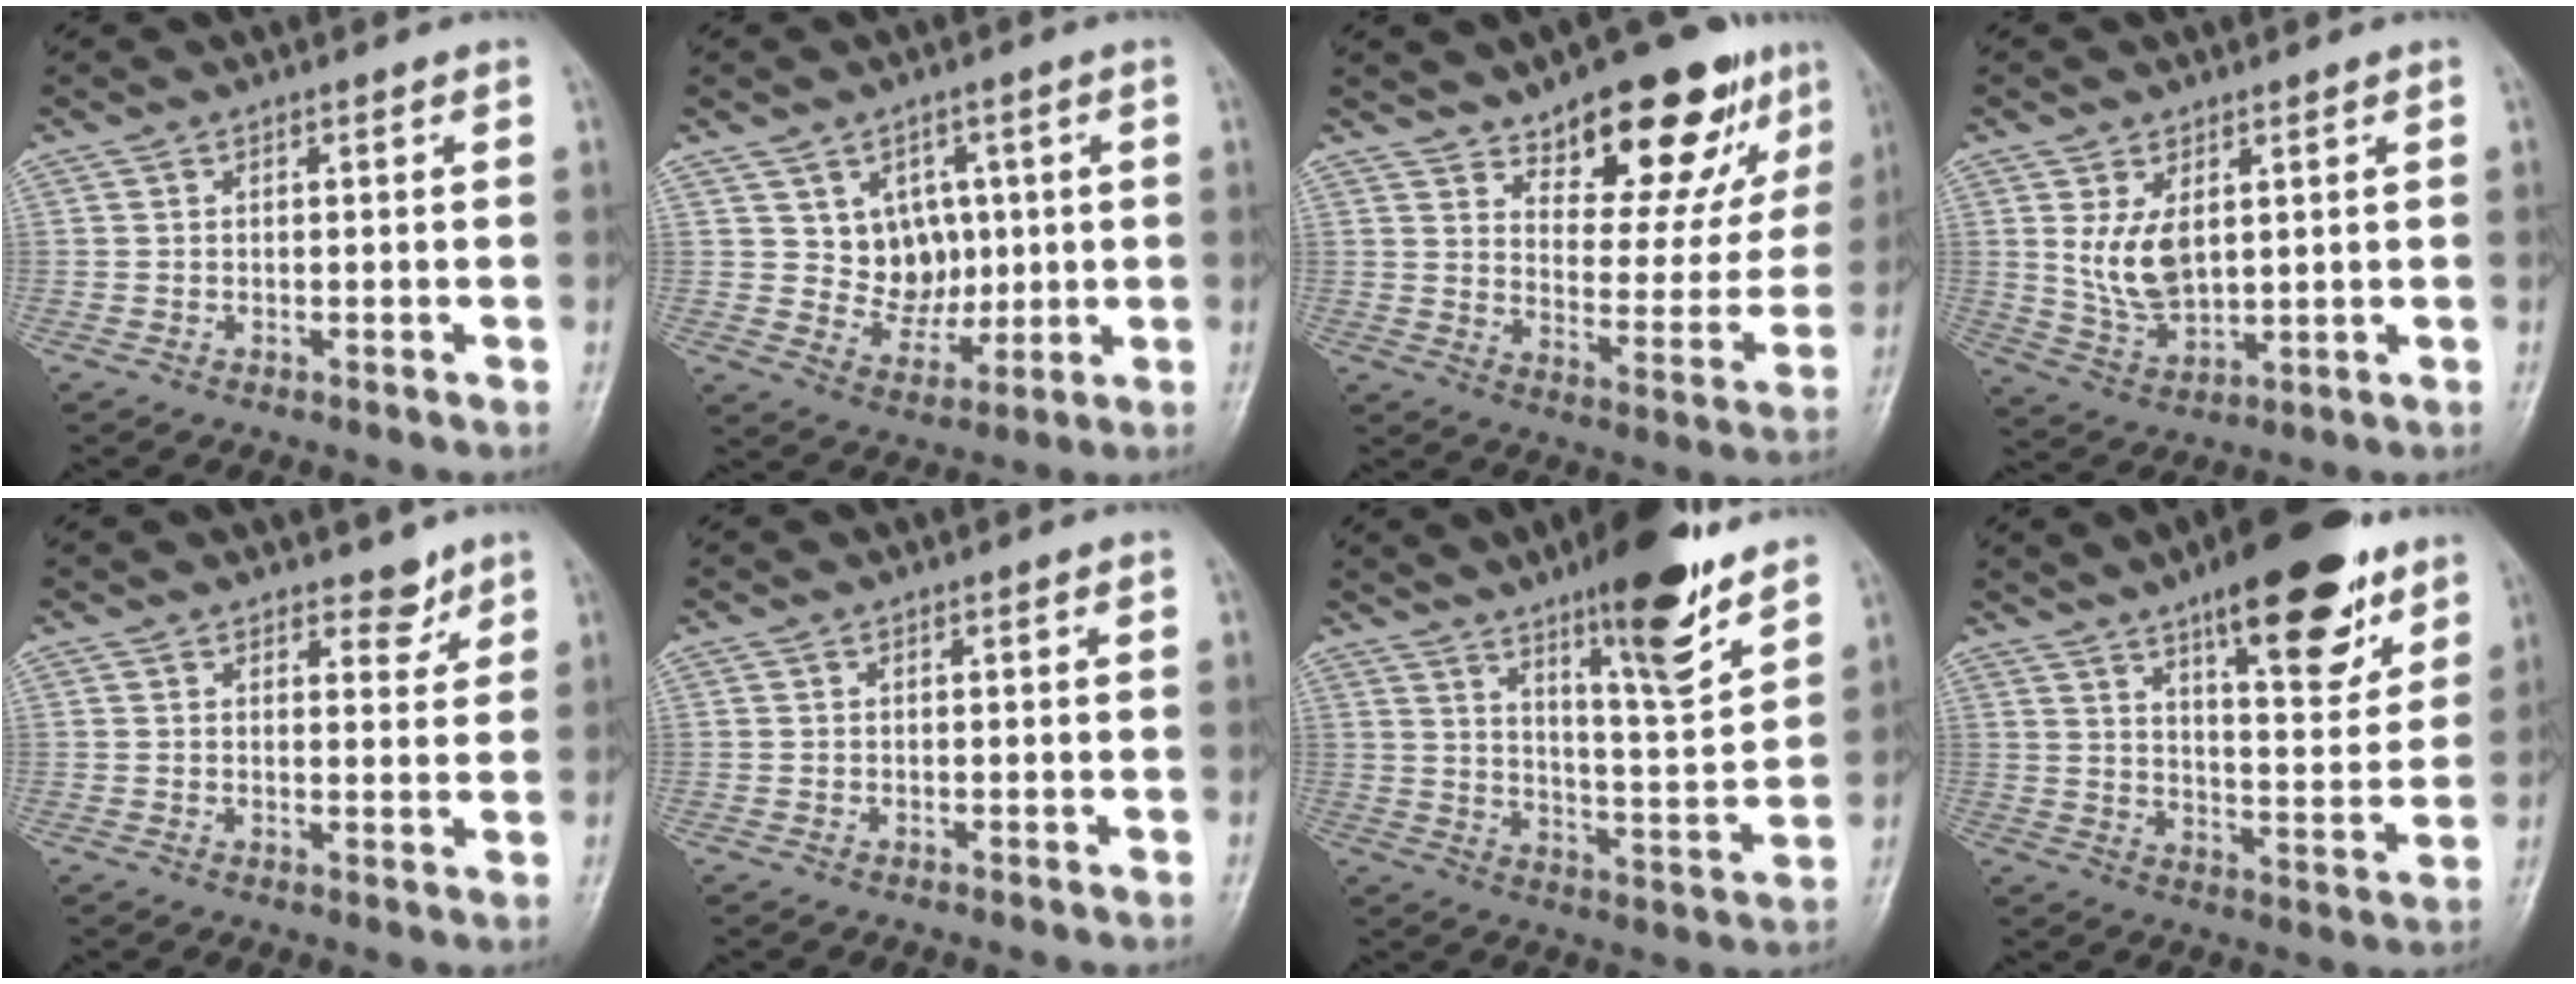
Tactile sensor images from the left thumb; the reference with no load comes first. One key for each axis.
{"total": 8.8, "fx": 2.1, "fy": 7.4, "fz": 4.4, "tx": -0.021, "ty": -0.012, "tz": 0.046}
{"total": 19.9, "fx": 12.7, "fy": 8.4, "fz": 12.9, "tx": -0.124, "ty": -0.063, "tz": 0.189}
{"total": 8.0, "fx": 2.0, "fy": 4.8, "fz": 6.1, "tx": -0.099, "ty": -0.018, "tz": 0.052}
{"total": 3.7, "fx": 2.7, "fy": 2.0, "fz": 1.5, "tx": 0.003, "ty": -0.017, "tz": 0.038}
{"total": 0.0}
{"total": 16.2, "fx": 10.9, "fy": 3.2, "fz": 11.6, "tx": -0.153, "ty": -0.072, "tz": 0.175}
{"total": 19.8, "fx": 12.3, "fy": 6.5, "fz": 14.1, "tx": -0.166, "ty": -0.059, "tz": 0.187}